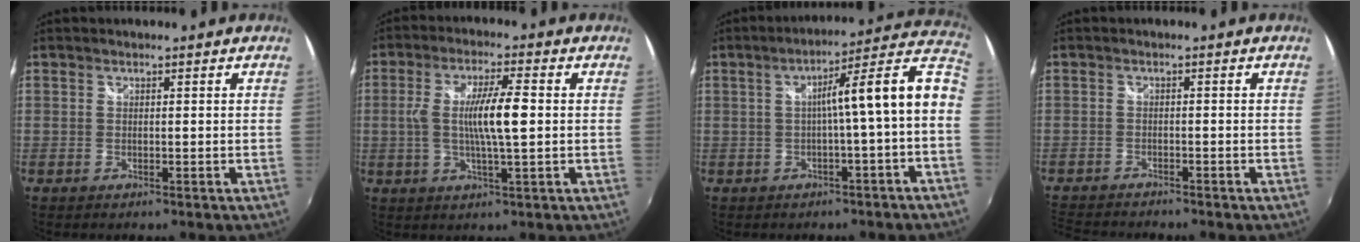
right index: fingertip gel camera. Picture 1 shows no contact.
{"total": 8.6, "force": [0.1, 0.9, 8.6], "torque": [-0.157, 0.002, 0.006]}
{"total": 12.0, "force": [-1.0, -0.2, 12.0], "torque": [-0.153, 0.033, -0.007]}
{"total": 7.0, "force": [-6.7, 0.8, 2.1], "torque": [-0.066, -0.016, -0.116]}